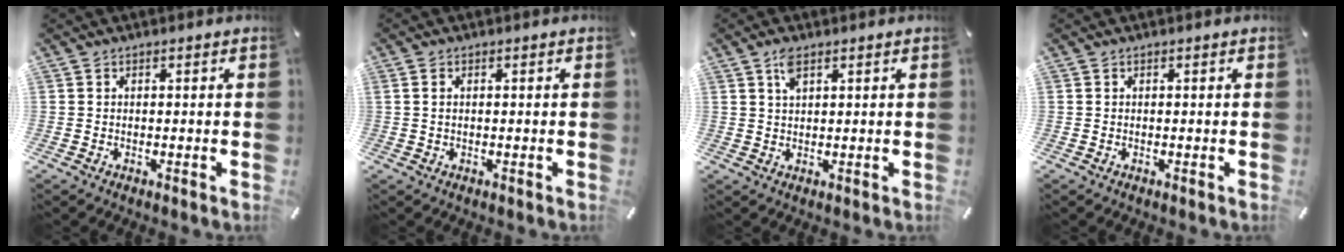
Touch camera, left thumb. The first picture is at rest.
{"total": 1.1, "force": [0.2, 0.3, 1.1], "torque": [-0.022, 0.000, 0.002]}
{"total": 3.2, "force": [1.8, 1.2, 2.3], "torque": [-0.052, 0.003, 0.031]}
{"total": 0.0}